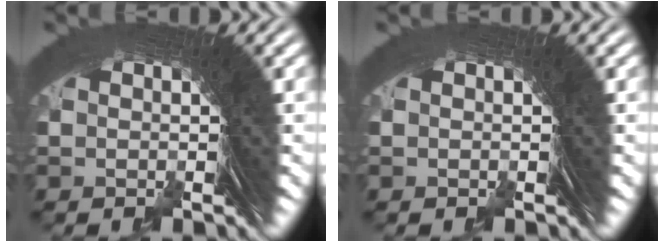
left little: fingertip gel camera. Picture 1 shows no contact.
{"total": 0.0}